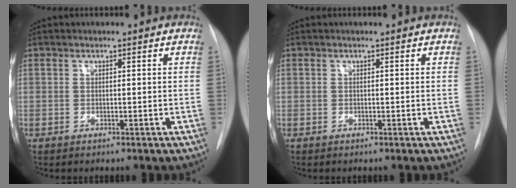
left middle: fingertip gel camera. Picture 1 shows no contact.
{"total": 0.0}